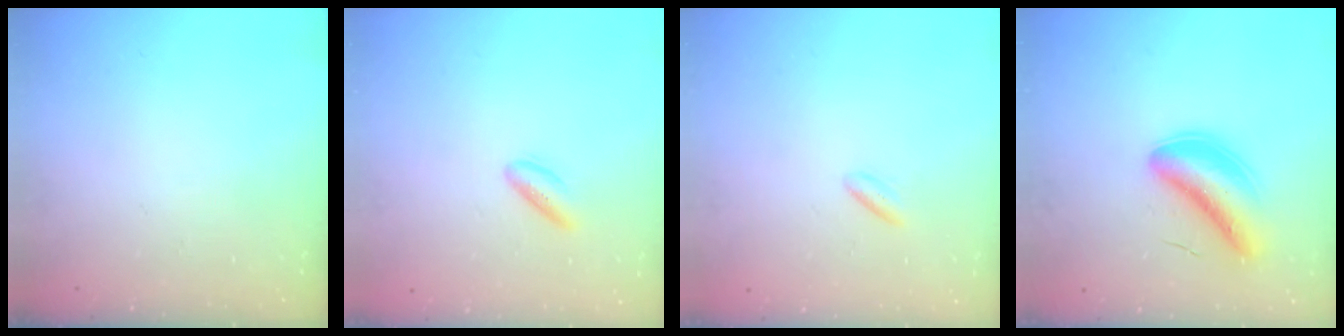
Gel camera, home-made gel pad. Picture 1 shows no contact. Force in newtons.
{"total": 4.0, "press": 3.6, "slide": 1.9}
{"total": 1.8, "press": 1.6, "slide": 0.9}
{"total": 6.6, "press": 6.4, "slide": 1.6}